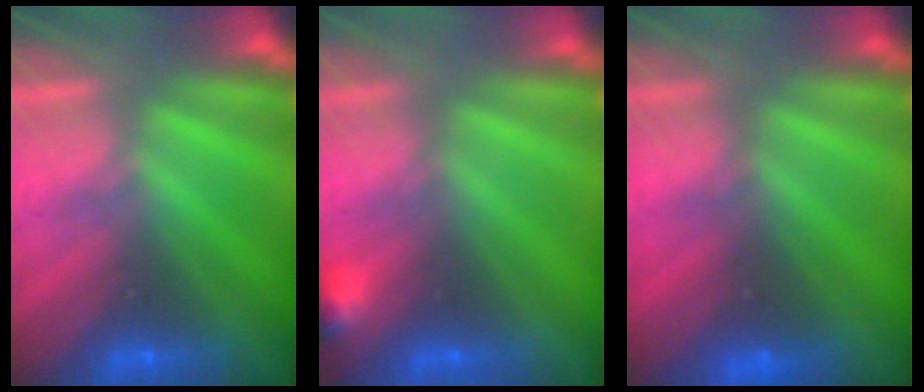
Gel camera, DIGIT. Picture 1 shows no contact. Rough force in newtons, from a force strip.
{"total": 3.0}
{"total": 2.4}